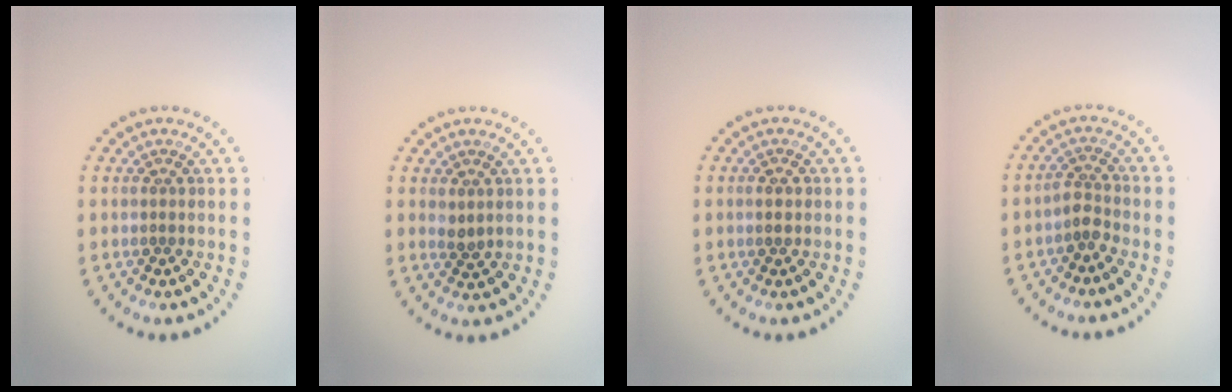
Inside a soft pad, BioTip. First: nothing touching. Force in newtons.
{"total": 1.0, "press": 0.9, "slide": 0.4}
{"total": 1.2, "press": 1.2, "slide": 0.1}
{"total": 1.8, "press": 1.4, "slide": 1.2}